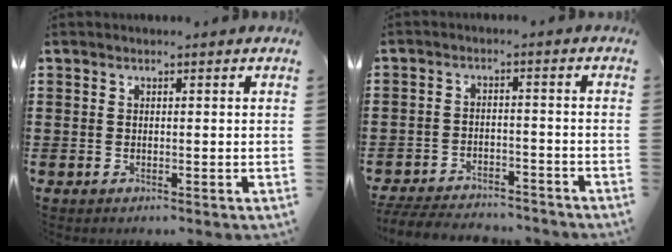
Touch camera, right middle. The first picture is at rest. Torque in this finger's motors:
{"motor_torque": [2.14, 0.00, -0.02, -0.02]}